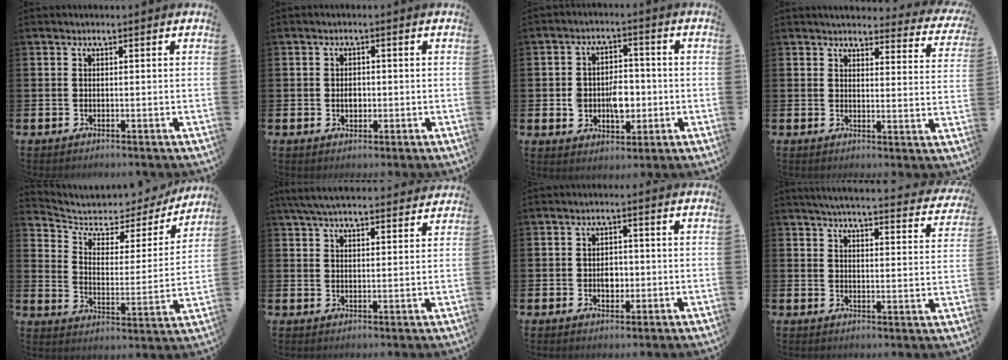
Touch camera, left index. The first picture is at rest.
{"total": 2.0, "force": [-0.3, 1.4, 1.4], "torque": [-0.007, -0.002, -0.011]}
{"total": 5.5, "force": [-1.1, 4.0, 3.6], "torque": [-0.061, 0.008, -0.025]}
{"total": 3.5, "force": [3.3, 0.8, 0.4], "torque": [-0.011, -0.029, 0.053]}
{"total": 5.3, "force": [4.4, 2.7, 1.4], "torque": [-0.060, -0.037, 0.067]}
{"total": 5.9, "force": [5.6, 0.7, 1.7], "torque": [-0.054, -0.017, 0.105]}
{"total": 2.6, "force": [-0.3, 1.9, 1.6], "torque": [-0.013, -0.003, -0.012]}
{"total": 4.6, "force": [4.4, 0.1, 1.2], "torque": [-0.035, -0.038, 0.073]}